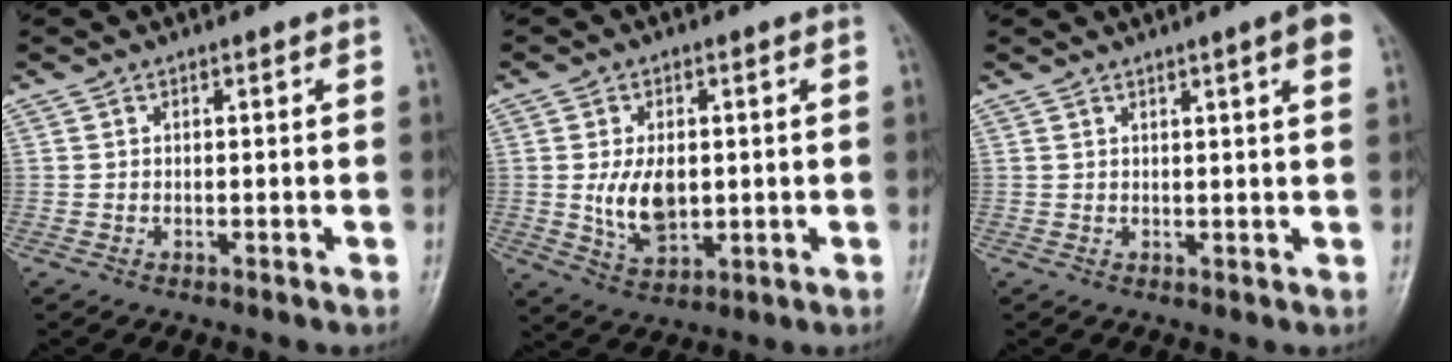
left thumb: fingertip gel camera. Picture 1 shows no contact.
{"total": 8.0, "force": [0.2, 4.9, 6.3], "torque": [-0.103, -0.010, 0.014]}
{"total": 4.6, "force": [2.2, 0.2, 4.0], "torque": [-0.049, -0.003, 0.028]}